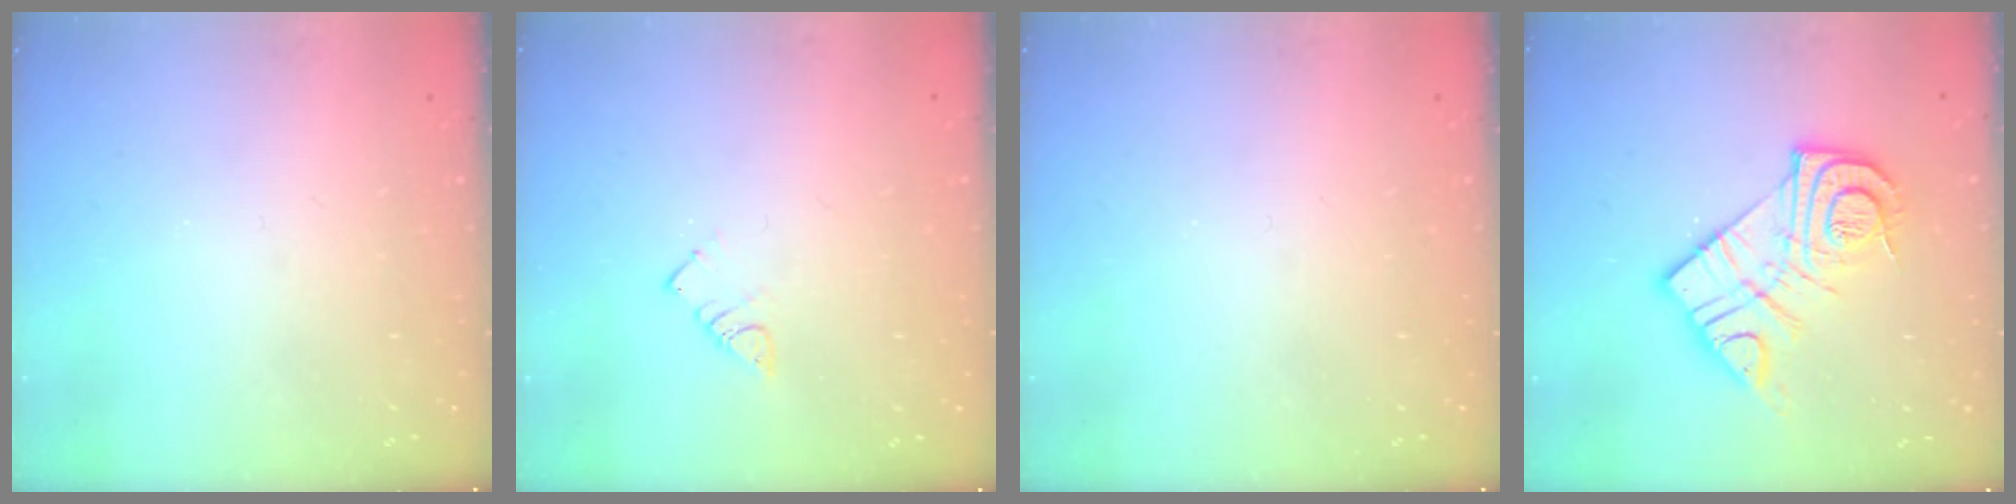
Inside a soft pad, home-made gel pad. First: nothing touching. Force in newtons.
{"total": 2.9, "press": 2.9, "slide": 0.5}
{"total": 2.2, "press": 2.1, "slide": 0.4}
{"total": 15.4, "press": 15.4, "slide": 1.3}